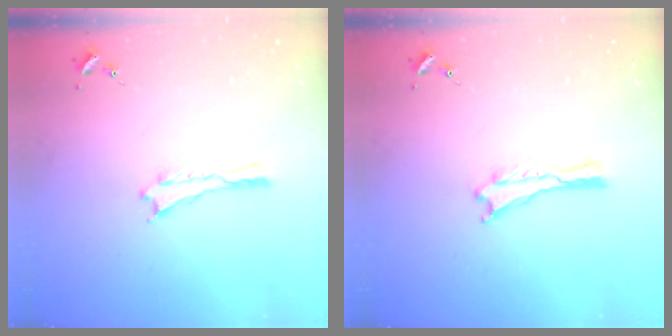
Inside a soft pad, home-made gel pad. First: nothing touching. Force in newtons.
{"total": 0.0}